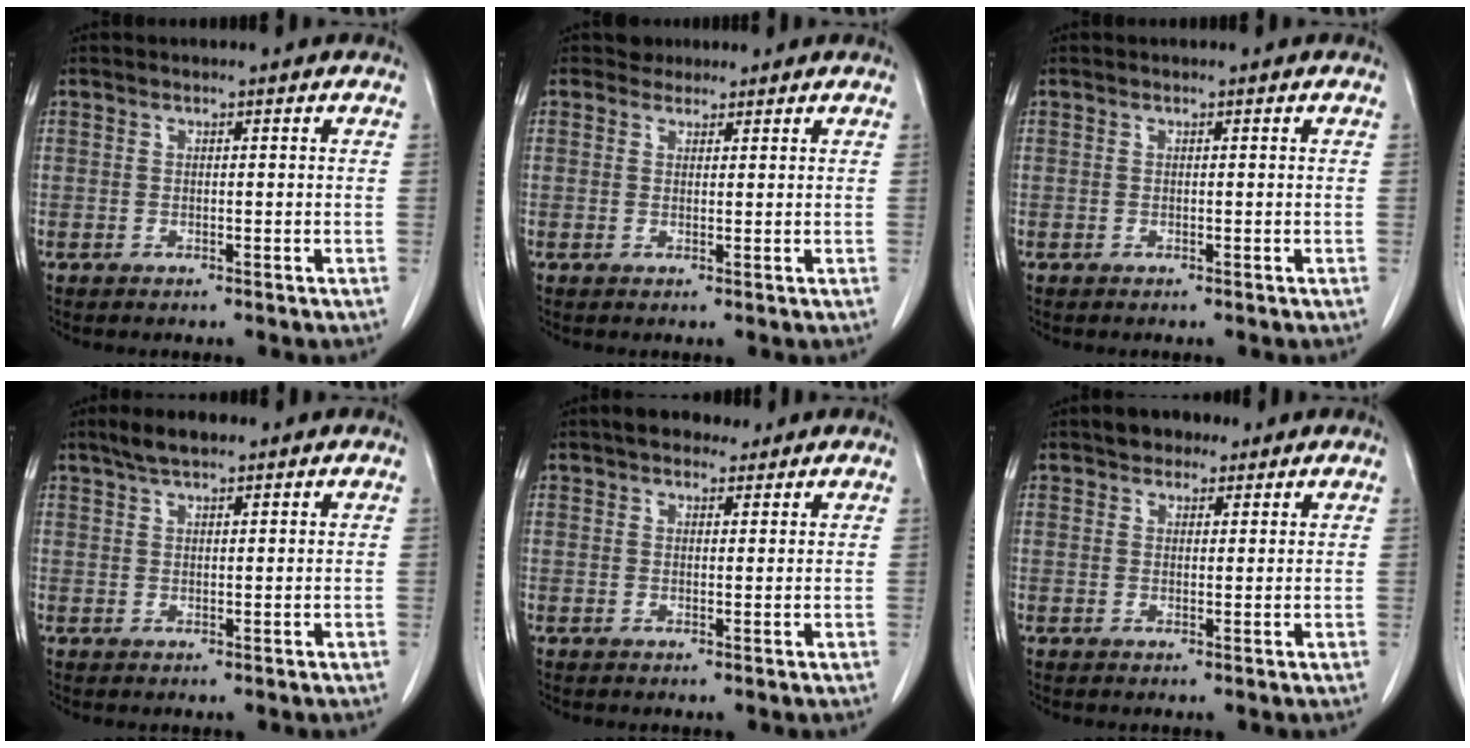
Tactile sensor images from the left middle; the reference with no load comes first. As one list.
[{"total": 1.7, "force": [1.5, 0.8, -0.4], "torque": [0.004, 0.006, 0.020]}, {"total": 0.0}, {"total": 3.8, "force": [2.9, 1.0, 2.2], "torque": [-0.051, 0.011, 0.053]}, {"total": 4.6, "force": [3.7, 2.0, 1.9], "torque": [-0.029, 0.020, 0.060]}, {"total": 3.8, "force": [2.8, 2.2, 1.3], "torque": [-0.022, 0.014, 0.046]}]